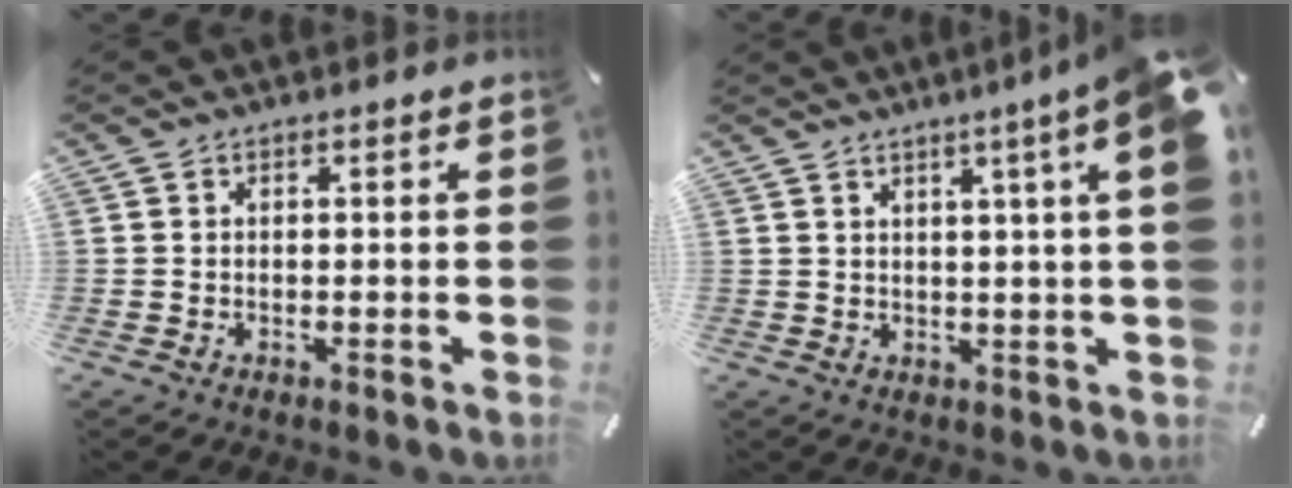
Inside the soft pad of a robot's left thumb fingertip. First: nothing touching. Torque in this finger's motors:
{"motor_torque": [2.84, 2.17, 1.45, -1.31, 0.15]}